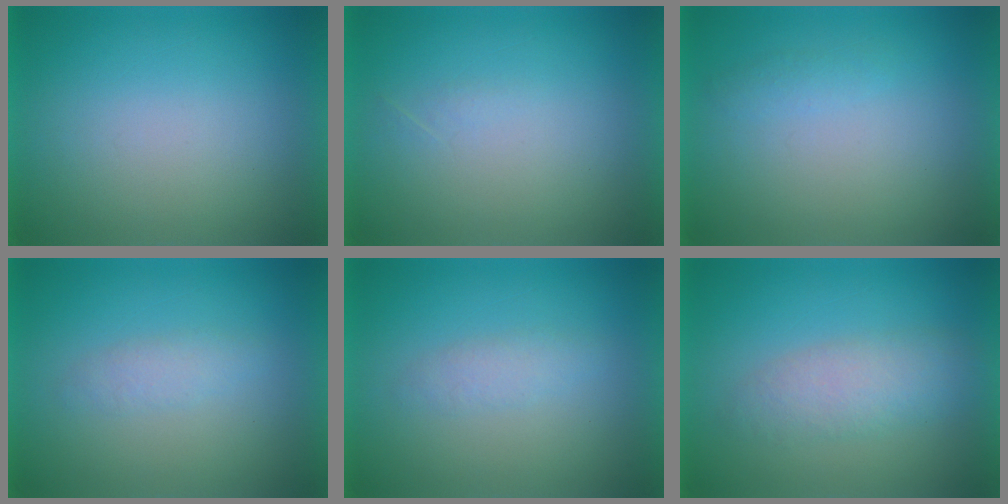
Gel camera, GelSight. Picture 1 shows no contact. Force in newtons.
{"total": 1.0}
{"total": 1.4}
{"total": 1.9}
{"total": 1.9}
{"total": 3.2}